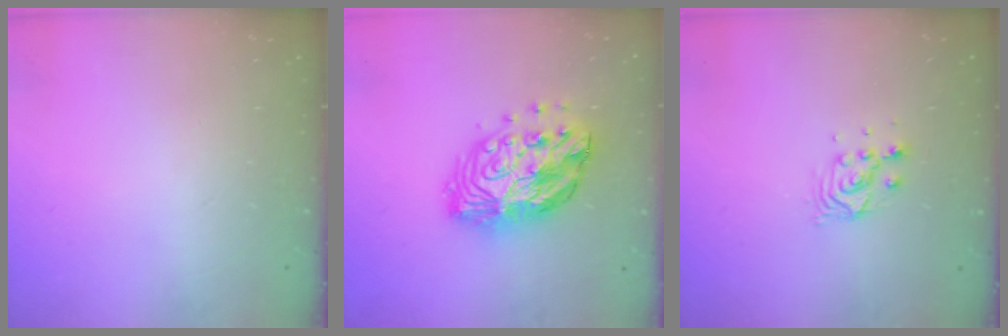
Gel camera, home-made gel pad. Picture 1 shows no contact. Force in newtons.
{"total": 15.7, "press": 15.6, "slide": 1.2}
{"total": 5.5, "press": 5.5, "slide": 0.3}